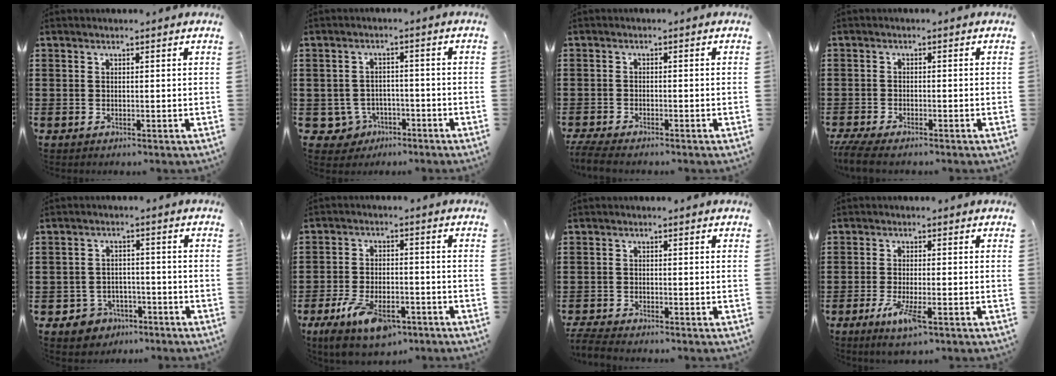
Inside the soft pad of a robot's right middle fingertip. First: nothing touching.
{"total": 3.5, "force": [-2.4, 2.5, 0.8], "torque": [-0.039, -0.001, -0.051]}
{"total": 2.3, "force": [-2.2, 0.0, 0.7], "torque": [-0.028, -0.006, -0.049]}
{"total": 2.9, "force": [-2.6, 0.0, 1.2], "torque": [-0.042, -0.012, -0.057]}
{"total": 3.2, "force": [-2.7, 1.8, 0.2], "torque": [-0.014, 0.005, -0.055]}
{"total": 8.3, "force": [-5.4, 3.2, 5.4], "torque": [-0.113, -0.001, -0.099]}
{"total": 2.5, "force": [-2.4, 0.0, 0.5], "torque": [-0.024, -0.008, -0.054]}
{"total": 5.0, "force": [-2.3, 1.0, 4.3], "torque": [-0.089, -0.012, -0.041]}